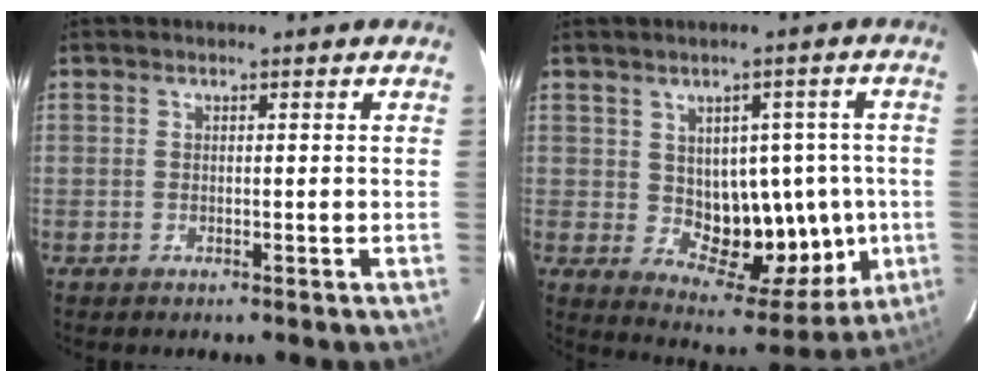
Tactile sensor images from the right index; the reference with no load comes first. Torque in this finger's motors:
{"motor_torque": [0.34, -0.02, 0.22, 0.04]}